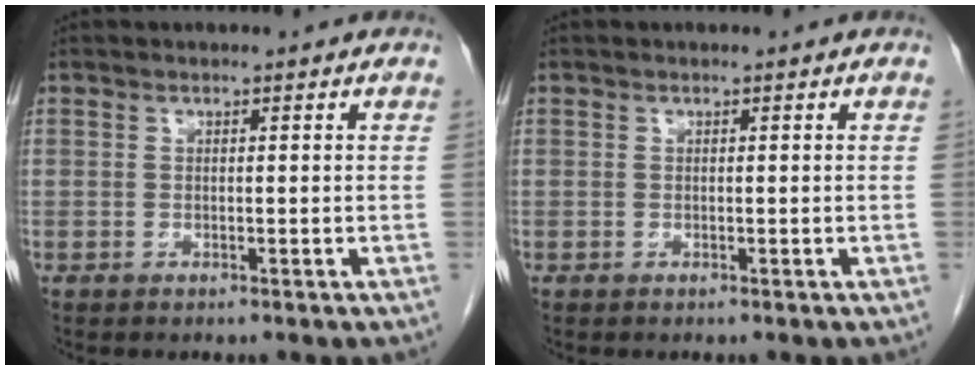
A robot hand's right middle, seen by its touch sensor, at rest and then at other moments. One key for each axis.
{"total": 0.0}